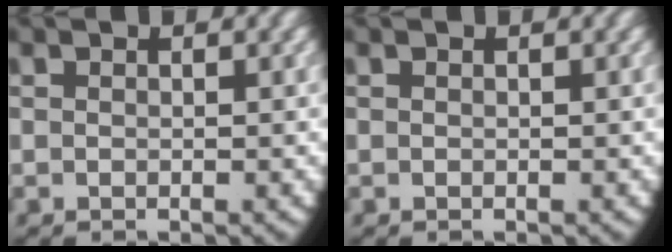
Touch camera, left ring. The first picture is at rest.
{"total": 0.0}